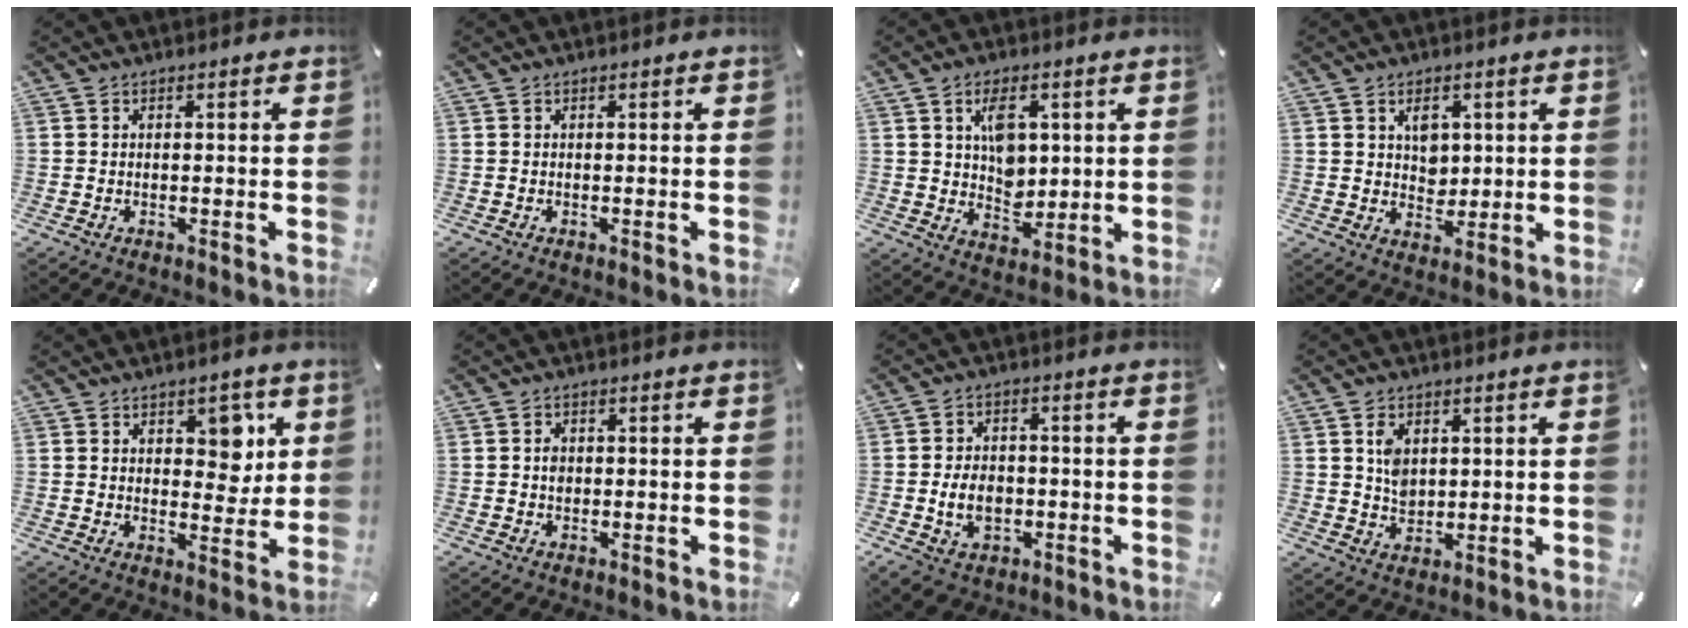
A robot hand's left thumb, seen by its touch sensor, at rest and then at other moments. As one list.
[{"total": 0.0}, {"total": 8.0, "force": [2.5, 5.8, 4.9], "torque": [-0.070, 0.000, 0.041]}, {"total": 5.0, "force": [1.6, 4.3, 2.2], "torque": [-0.022, -0.004, 0.023]}, {"total": 7.3, "force": [3.0, 4.9, 4.5], "torque": [-0.037, -0.010, 0.043]}, {"total": 1.8, "force": [0.0, 1.5, 1.0], "torque": [-0.022, 0.005, -0.002]}, {"total": 8.4, "force": [-1.6, 6.6, 4.9], "torque": [-0.098, 0.006, -0.028]}, {"total": 5.6, "force": [1.7, 4.3, 3.1], "torque": [-0.047, -0.003, 0.029]}]